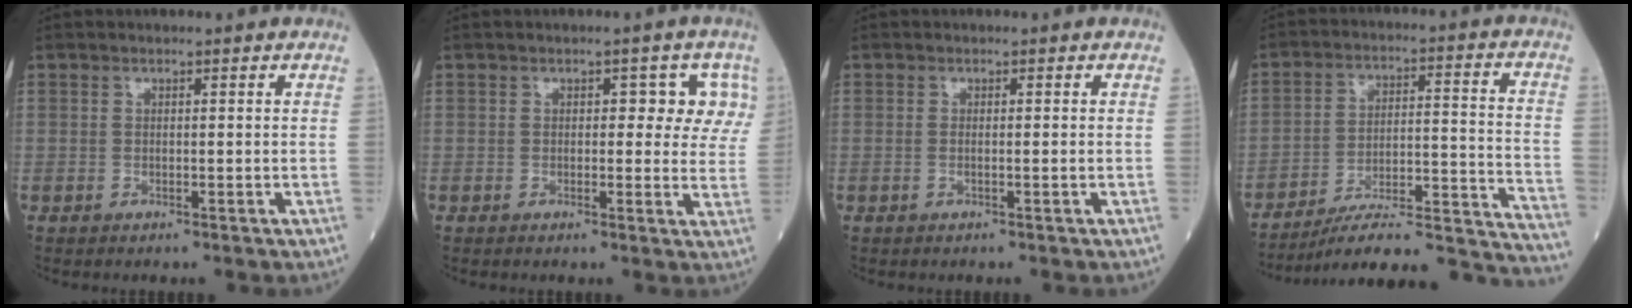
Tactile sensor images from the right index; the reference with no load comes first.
{"total": 5.3, "force": [1.7, 2.9, 4.1], "torque": [-0.027, 0.014, 0.014]}
{"total": 0.7, "force": [-0.1, -0.1, 0.7], "torque": [-0.014, 0.001, 0.002]}
{"total": 22.5, "force": [-21.2, 0.5, 7.5], "torque": [-0.048, 0.022, -0.299]}